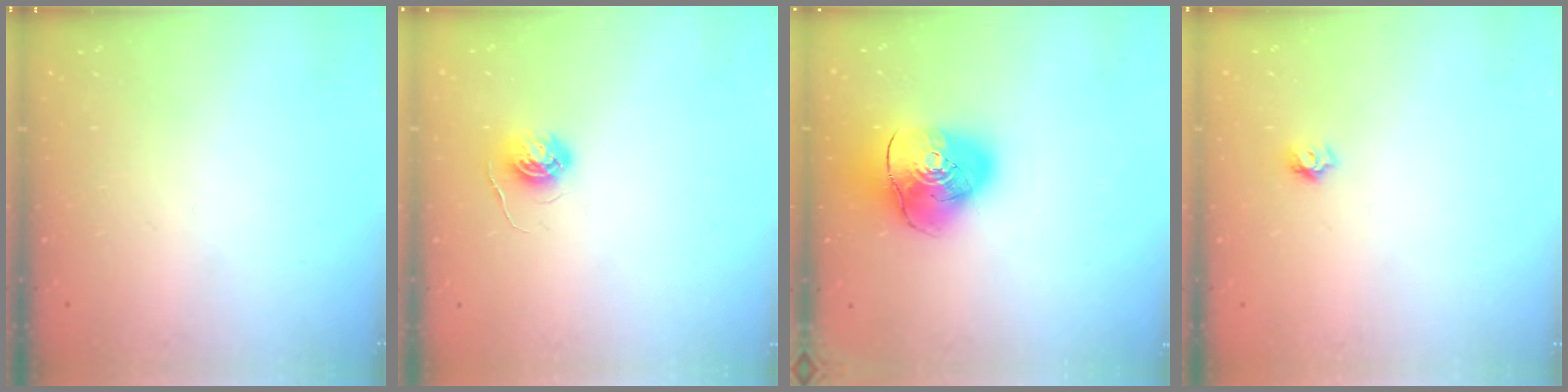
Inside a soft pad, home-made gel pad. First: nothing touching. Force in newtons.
{"total": 4.3, "press": 4.3, "slide": 0.5}
{"total": 14.3, "press": 14.2, "slide": 1.9}
{"total": 4.2, "press": 4.2, "slide": 0.4}